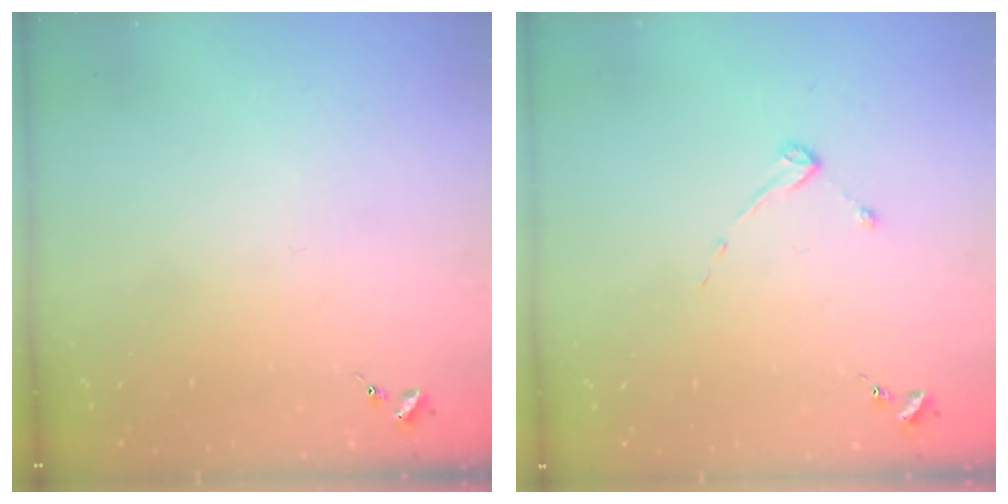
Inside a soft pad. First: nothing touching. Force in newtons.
{"total": 2.7, "press": 2.7, "slide": 0.3}